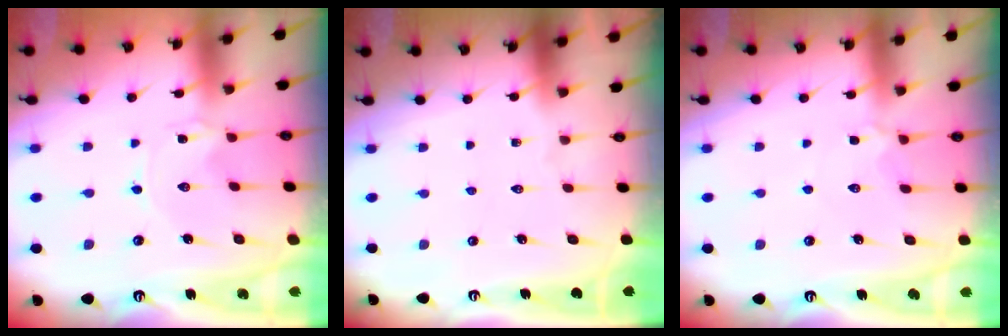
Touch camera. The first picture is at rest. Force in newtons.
{"total": 0.0}
{"total": 3.8, "press": 3.7, "slide": 0.7}